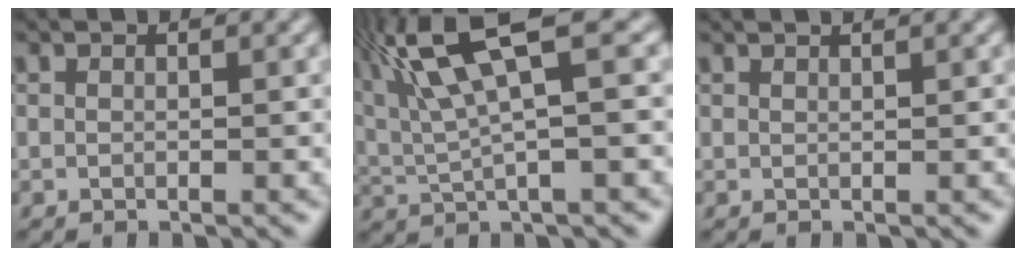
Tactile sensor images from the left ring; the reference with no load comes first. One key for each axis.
{"total": 8.4, "fx": 3.8, "fy": 2.0, "fz": 7.2, "tx": -0.165, "ty": 0.023, "tz": 0.084}
{"total": 1.3, "fx": 1.0, "fy": 0.4, "fz": 0.6, "tx": -0.001, "ty": 0.017, "tz": -0.001}